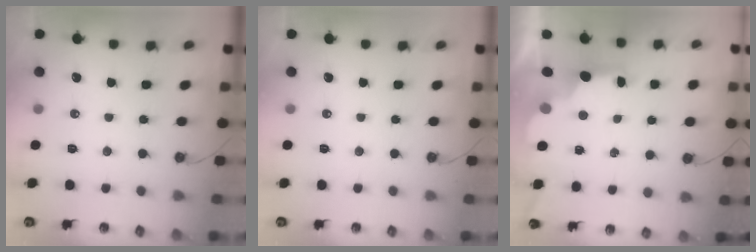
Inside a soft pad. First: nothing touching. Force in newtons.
{"total": 0.0}
{"total": 2.8, "press": 2.7, "slide": 0.9}